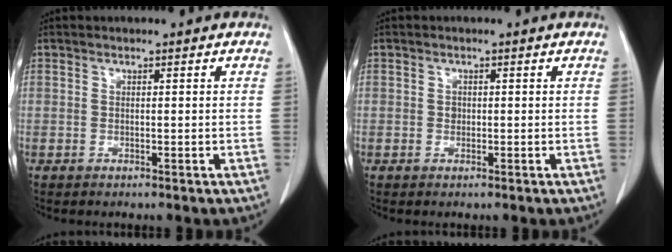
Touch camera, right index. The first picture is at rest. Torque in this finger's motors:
{"motor_torque": [0.00, 0.08, 0.00, 0.02]}